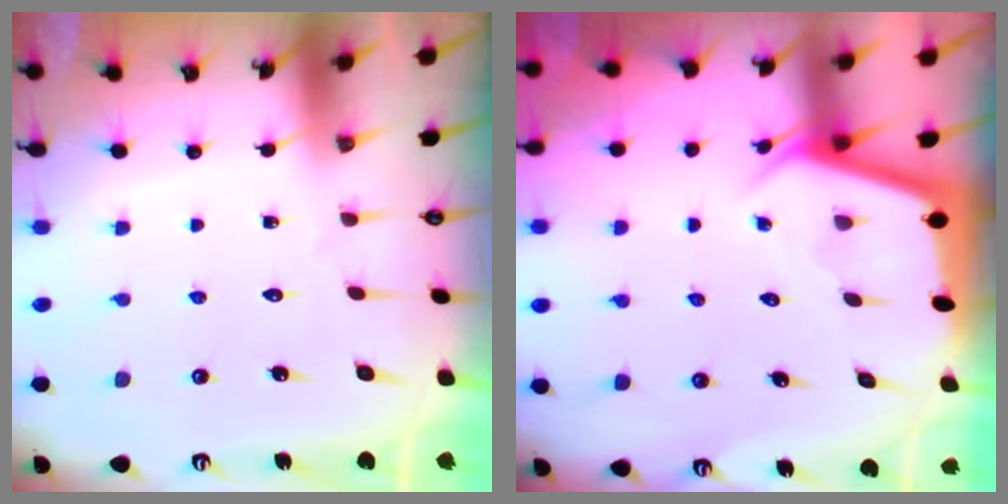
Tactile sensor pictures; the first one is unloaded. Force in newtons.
{"total": 2.9, "press": 2.8, "slide": 0.3}